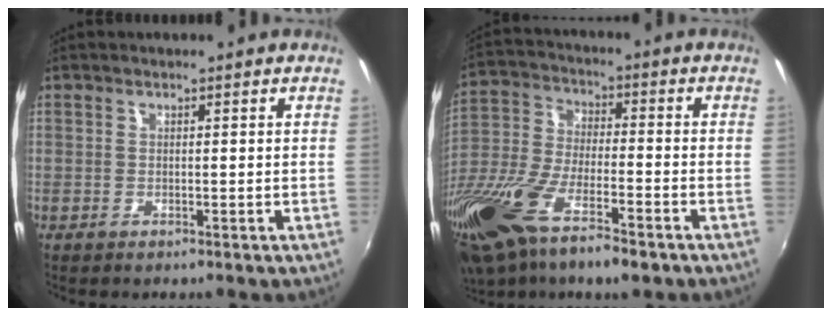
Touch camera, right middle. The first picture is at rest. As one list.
[{"total": 24.0, "force": [-15.3, 8.1, 16.5], "torque": [-0.359, -0.058, -0.281]}]